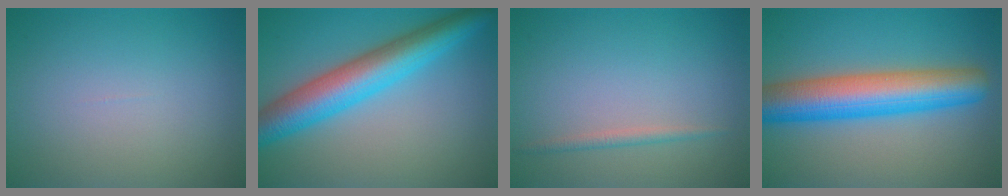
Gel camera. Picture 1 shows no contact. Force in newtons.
{"total": 7.7, "press": 7.7, "slide": 0.2}
{"total": 1.1, "press": 1.1, "slide": 0.1}
{"total": 9.1, "press": 9.1, "slide": 0.2}